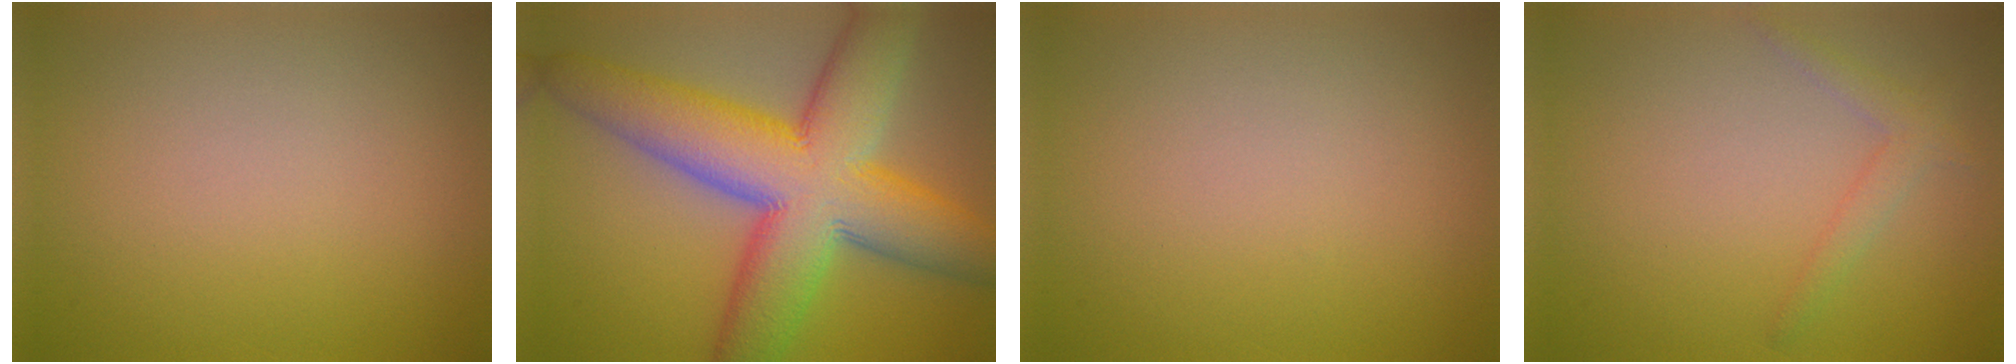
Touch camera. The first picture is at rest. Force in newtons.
{"total": 13.5, "press": 13.5, "slide": 0.3}
{"total": 0.0}
{"total": 1.8, "press": 1.8, "slide": 0.1}